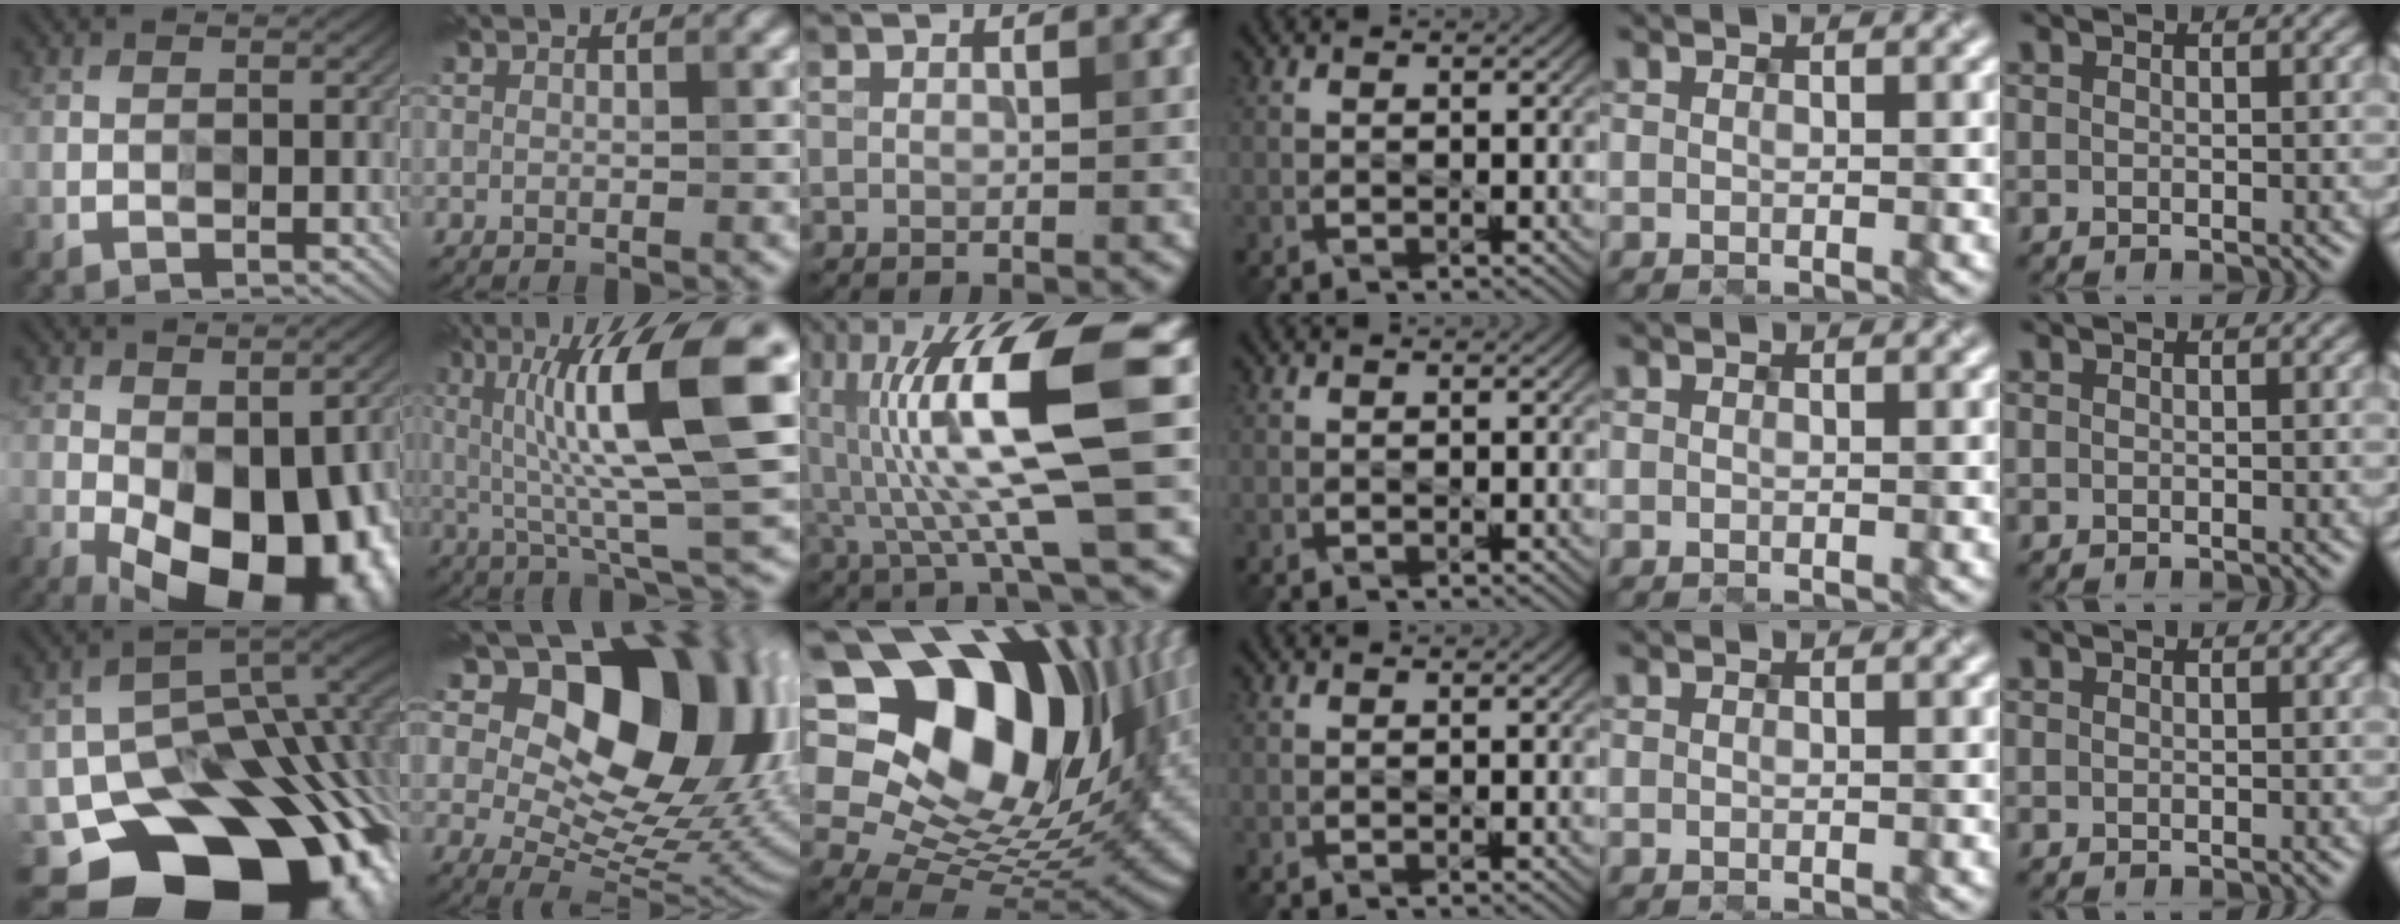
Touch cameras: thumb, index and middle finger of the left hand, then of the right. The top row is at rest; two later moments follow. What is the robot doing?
{"motion": "insert", "object": "power strip"}